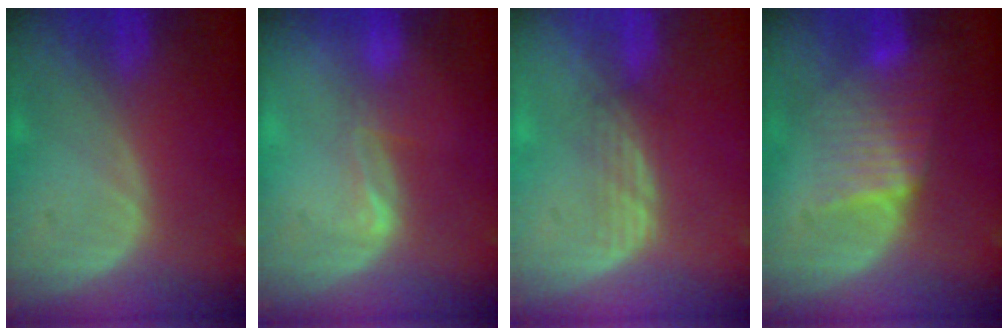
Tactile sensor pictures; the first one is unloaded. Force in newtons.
{"total": 2.2, "press": 1.7, "slide": 1.4}
{"total": 2.7, "press": 2.5, "slide": 0.9}
{"total": 6.4, "press": 6.1, "slide": 2.1}